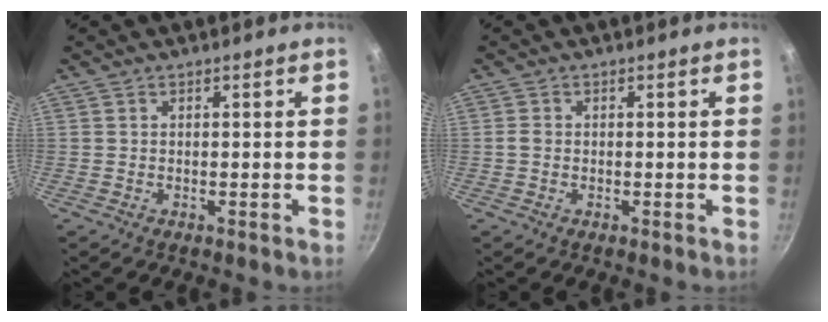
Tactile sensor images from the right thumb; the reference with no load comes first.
{"total": 1.2, "force": [-0.2, 1.0, 0.6], "torque": [-0.010, 0.006, -0.005]}